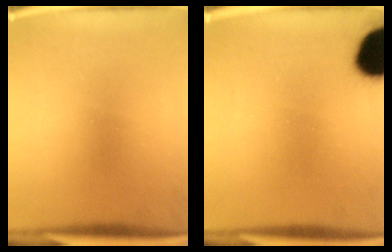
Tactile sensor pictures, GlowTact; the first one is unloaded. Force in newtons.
{"total": 16.5}